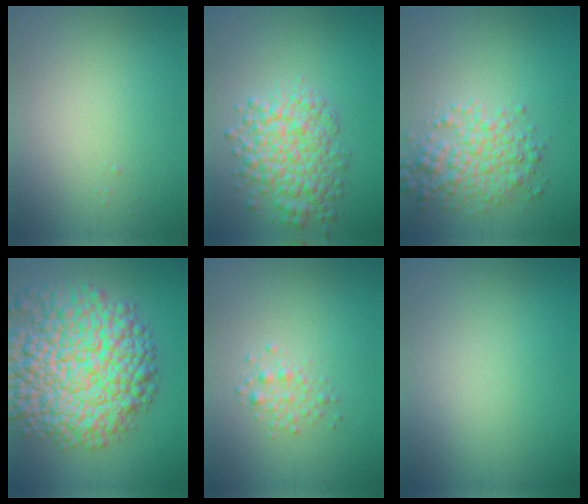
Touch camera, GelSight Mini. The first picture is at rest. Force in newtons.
{"total": 5.4, "press": 5.4, "slide": 0.1}
{"total": 4.0, "press": 4.0, "slide": 0.1}
{"total": 15.6, "press": 15.6, "slide": 0.7}
{"total": 1.5, "press": 1.5, "slide": 0.0}
{"total": 0.0}